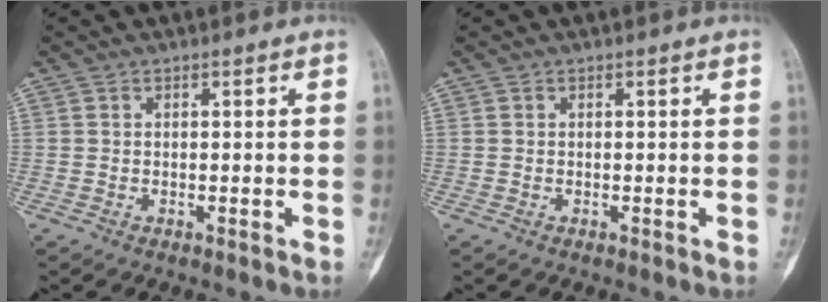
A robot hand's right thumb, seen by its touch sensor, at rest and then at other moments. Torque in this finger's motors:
{"motor_torque": [0.00, 0.00, 0.00, 0.00, 0.00]}